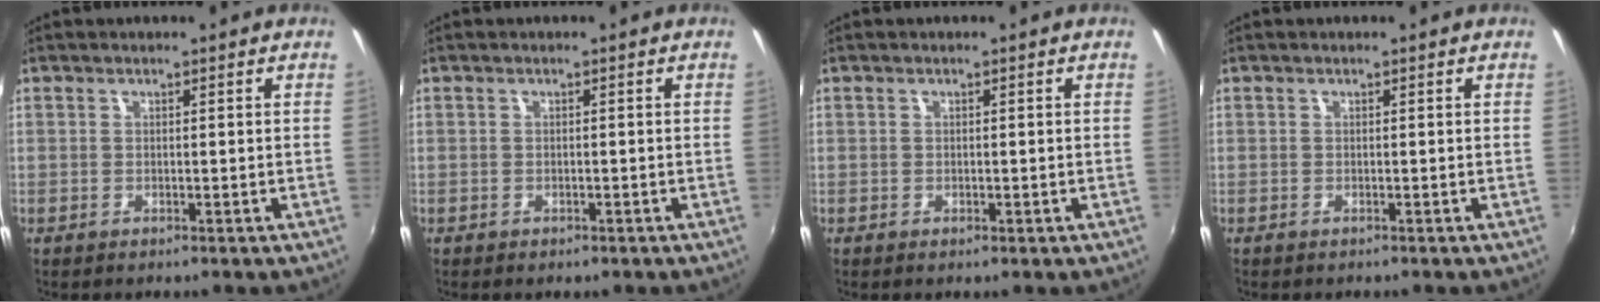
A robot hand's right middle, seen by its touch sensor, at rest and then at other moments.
{"total": 1.2, "force": [-0.8, 0.8, 0.4], "torque": [-0.010, -0.005, -0.012]}
{"total": 0.8, "force": [-0.3, 0.5, 0.5], "torque": [-0.006, -0.004, -0.006]}
{"total": 0.0}